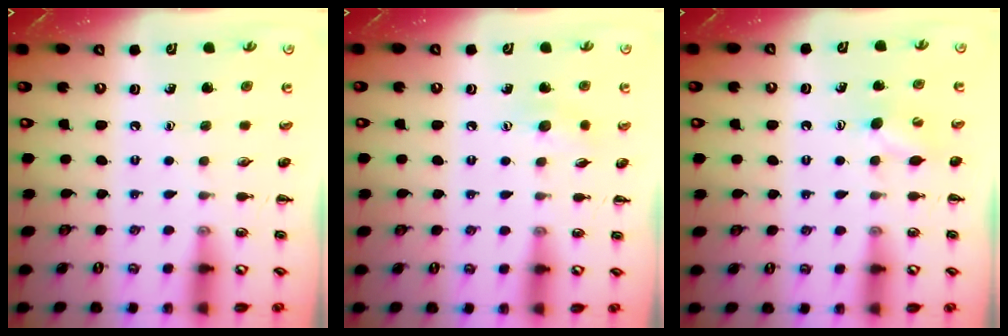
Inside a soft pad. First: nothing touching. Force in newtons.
{"total": 6.5, "press": 6.3, "slide": 1.6}
{"total": 4.9, "press": 4.8, "slide": 0.9}